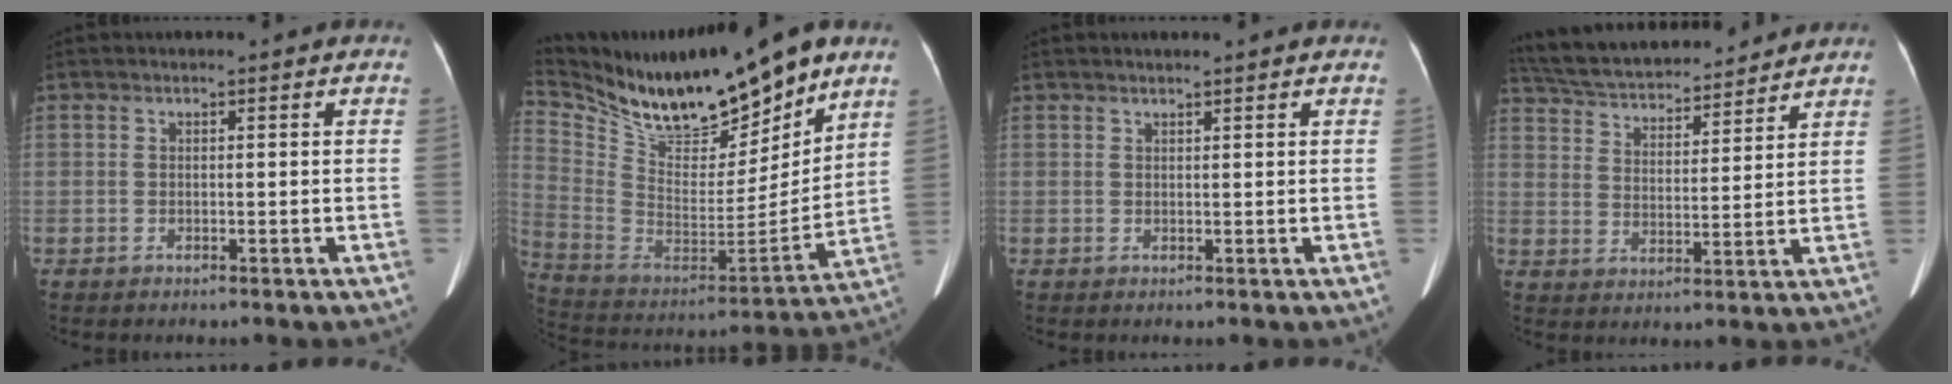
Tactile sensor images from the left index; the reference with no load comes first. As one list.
[{"total": 22.8, "force": [18.4, 4.7, 12.6], "torque": [-0.242, -0.018, 0.320]}, {"total": 1.4, "force": [1.2, 0.0, 0.8], "torque": [-0.013, 0.011, 0.021]}, {"total": 19.5, "force": [17.7, 4.3, 6.9], "torque": [-0.135, 0.033, 0.275]}]